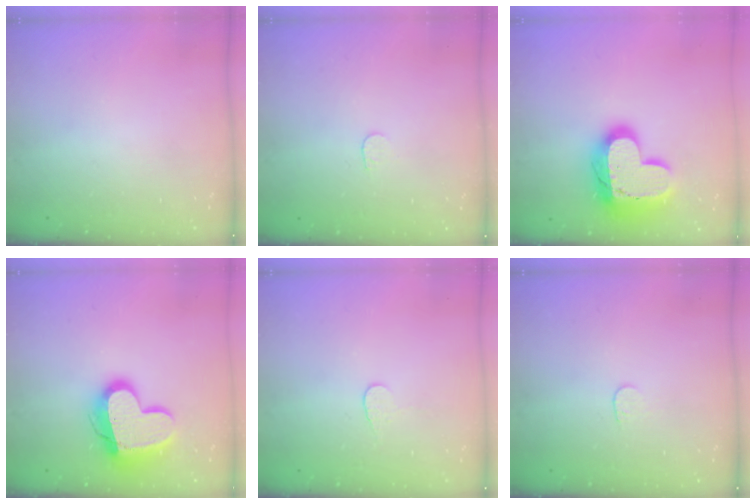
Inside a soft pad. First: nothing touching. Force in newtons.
{"total": 3.3, "press": 3.3, "slide": 0.3}
{"total": 19.8, "press": 19.7, "slide": 1.5}
{"total": 16.7, "press": 16.7, "slide": 1.1}
{"total": 3.9, "press": 3.9, "slide": 0.4}
{"total": 3.4, "press": 3.3, "slide": 0.3}